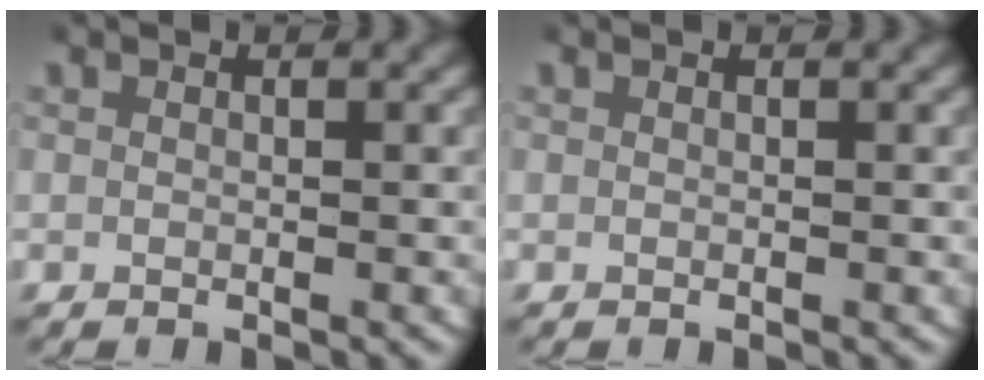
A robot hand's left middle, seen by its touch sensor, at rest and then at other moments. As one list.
[{"total": 0.0}]